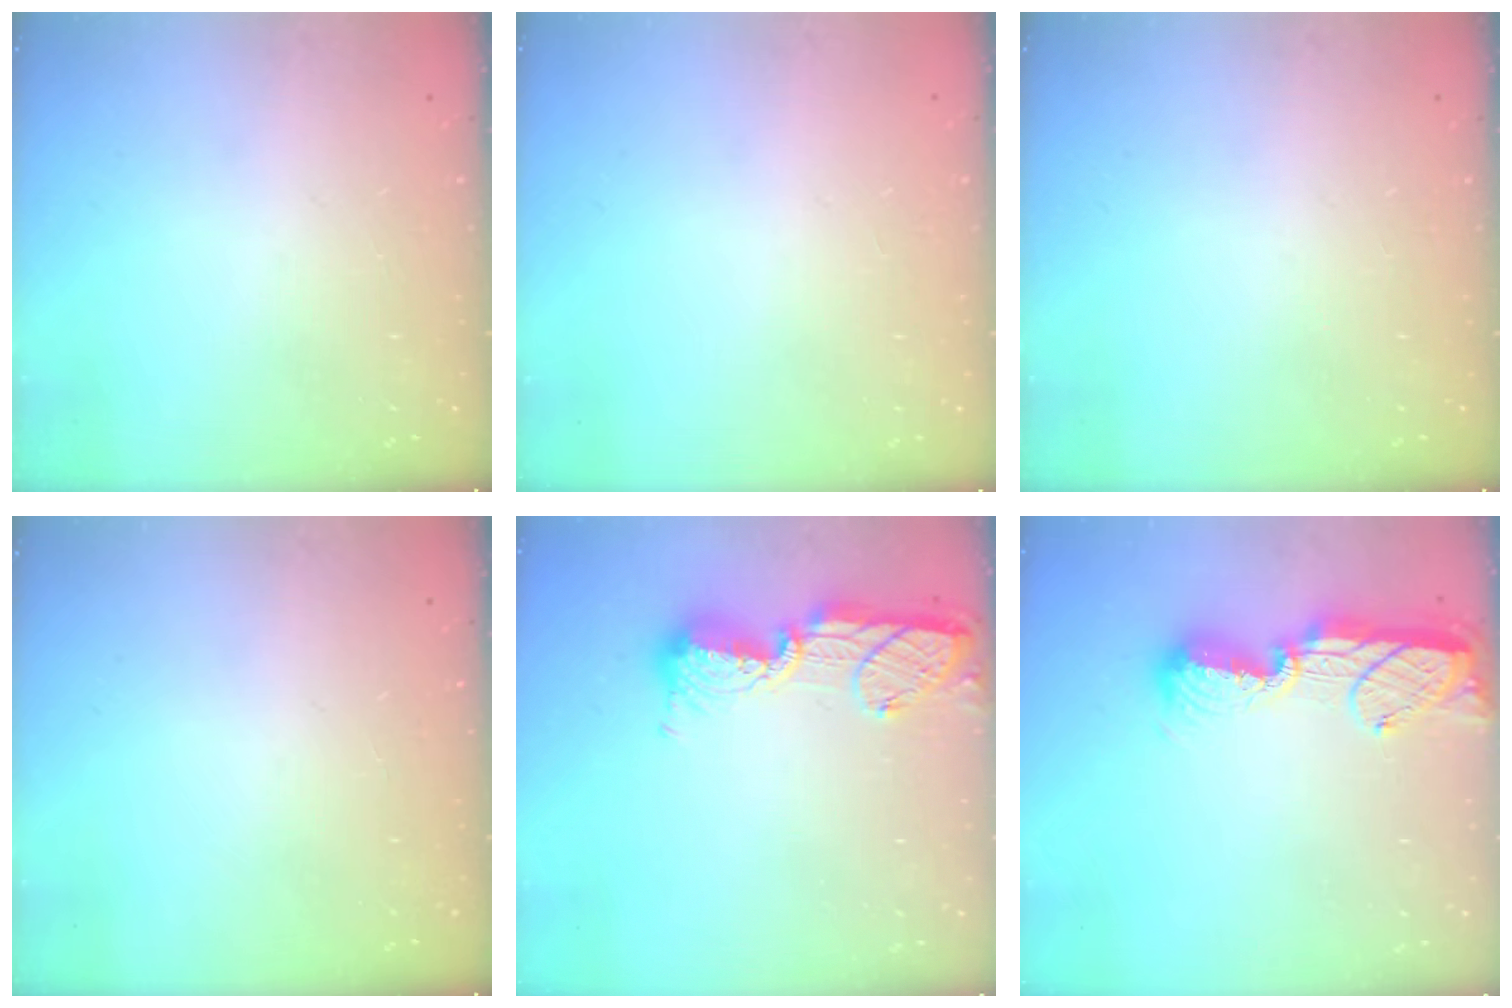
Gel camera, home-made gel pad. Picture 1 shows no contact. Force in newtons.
{"total": 1.0, "press": 0.8, "slide": 0.6}
{"total": 0.0}
{"total": 0.0}
{"total": 13.9, "press": 13.8, "slide": 1.0}
{"total": 12.5, "press": 12.4, "slide": 1.0}